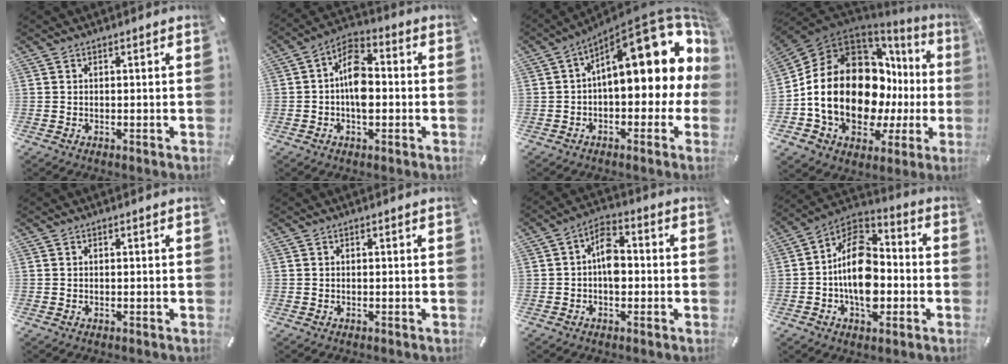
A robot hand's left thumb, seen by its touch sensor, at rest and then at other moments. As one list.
[{"total": 9.1, "force": [-1.6, 5.4, 7.2], "torque": [-0.124, 0.010, -0.029]}, {"total": 18.9, "force": [7.5, 8.2, 15.3], "torque": [-0.203, -0.058, 0.125]}, {"total": 25.7, "force": [0.3, 16.8, 19.4], "torque": [-0.374, -0.037, 0.030]}, {"total": 0.0}, {"total": 0.0}, {"total": 7.1, "force": [-1.0, 4.4, 5.4], "torque": [-0.085, 0.012, -0.021]}, {"total": 16.1, "force": [-2.9, 11.0, 11.4], "torque": [-0.212, 0.008, -0.057]}]